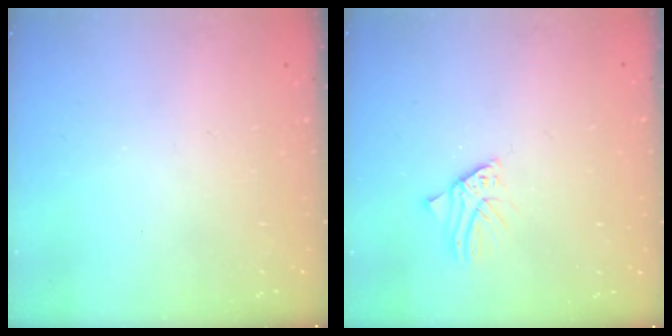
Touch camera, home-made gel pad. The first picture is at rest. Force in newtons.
{"total": 1.6, "press": 1.6, "slide": 0.2}